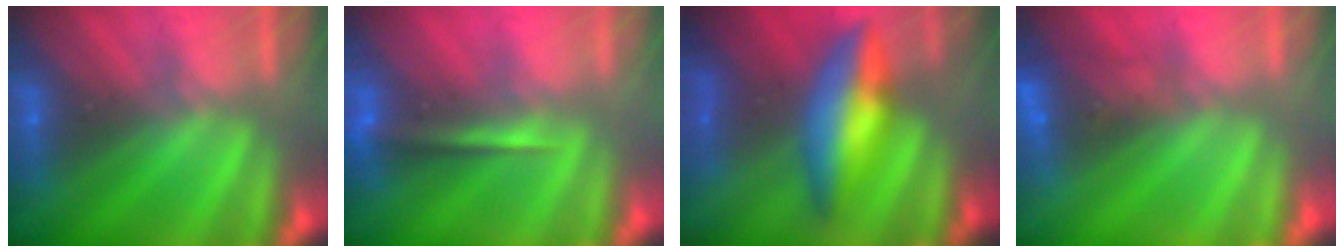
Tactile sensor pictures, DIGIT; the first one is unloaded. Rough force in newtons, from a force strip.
{"total": 1.3}
{"total": 5.7}
{"total": 2.7}